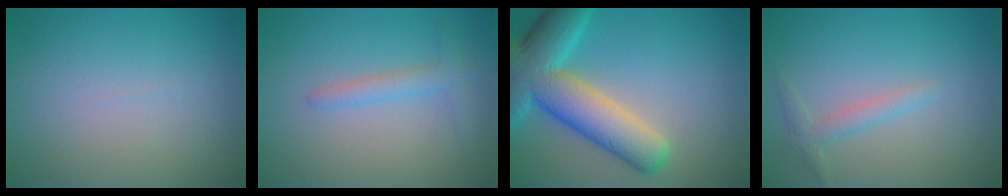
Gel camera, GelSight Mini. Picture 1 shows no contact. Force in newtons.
{"total": 2.0, "press": 1.9, "slide": 0.2}
{"total": 9.9, "press": 9.9, "slide": 0.4}
{"total": 1.6, "press": 1.6, "slide": 0.1}